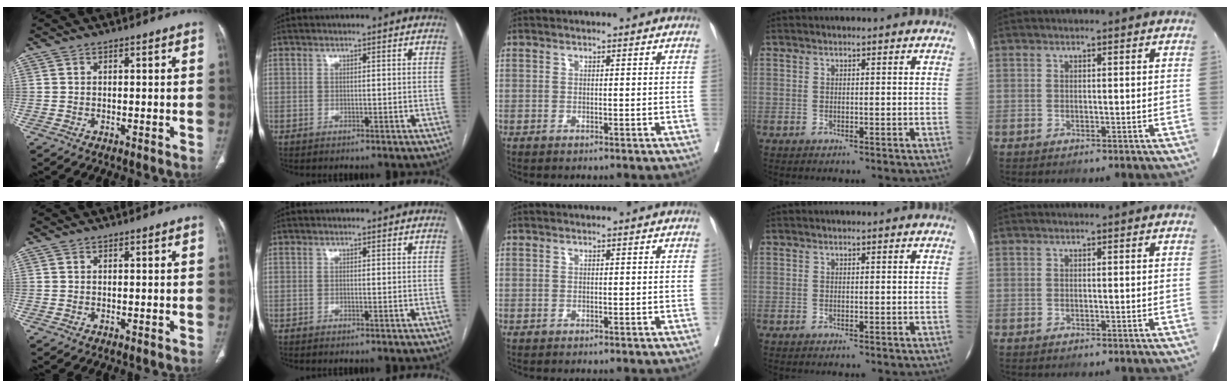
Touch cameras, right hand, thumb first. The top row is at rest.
{}